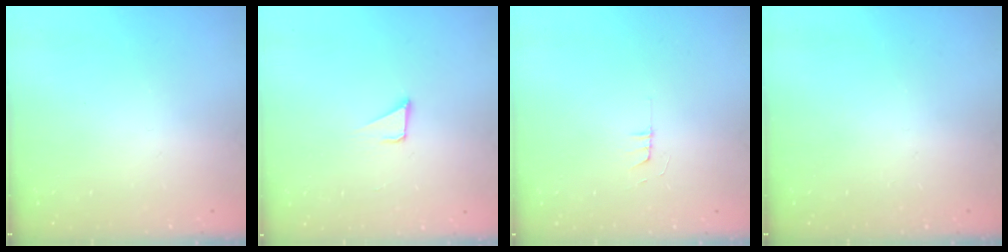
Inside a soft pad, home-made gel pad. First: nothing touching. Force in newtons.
{"total": 2.1, "press": 2.1, "slide": 0.1}
{"total": 4.0, "press": 4.0, "slide": 0.4}
{"total": 0.0}